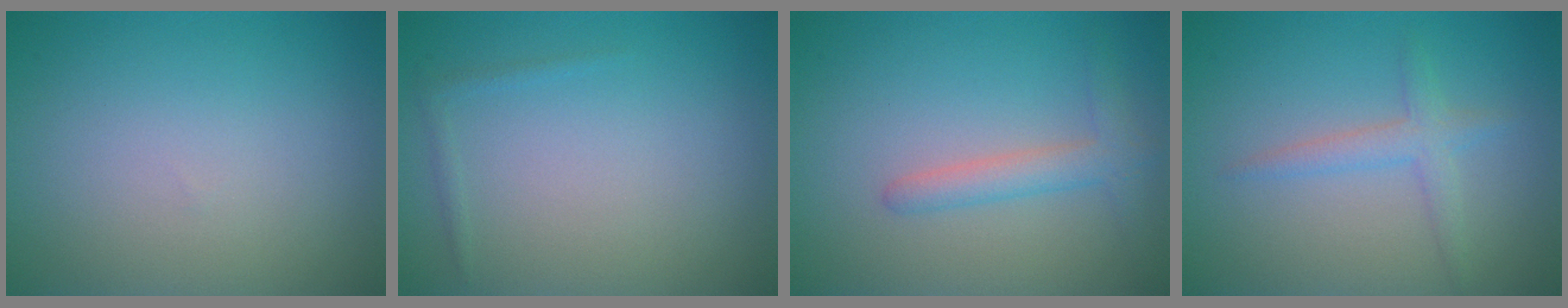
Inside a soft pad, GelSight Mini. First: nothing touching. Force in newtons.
{"total": 0.6, "press": 0.6, "slide": 0.1}
{"total": 2.4, "press": 2.4, "slide": 0.2}
{"total": 2.0, "press": 2.0, "slide": 0.1}